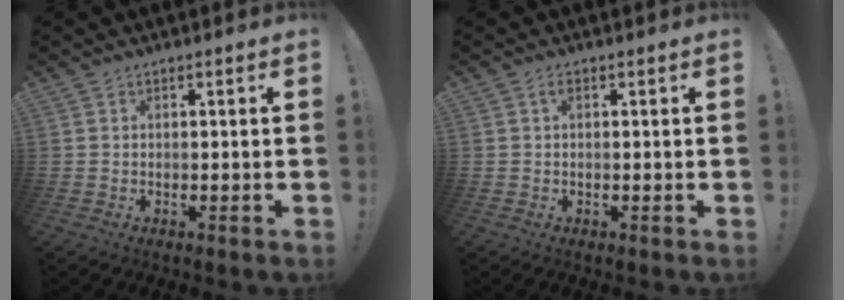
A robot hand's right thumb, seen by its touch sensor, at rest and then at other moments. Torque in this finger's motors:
{"motor_torque": [-0.08, 0.07, 0.09, 0.00, 0.00]}